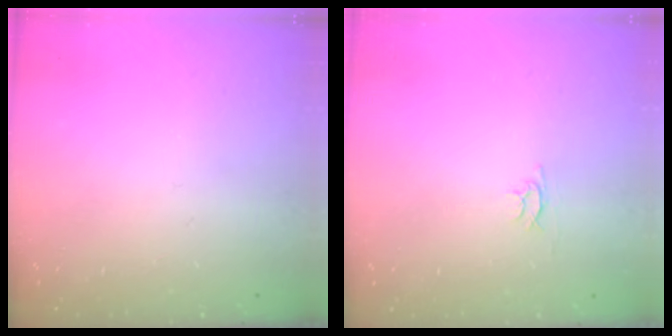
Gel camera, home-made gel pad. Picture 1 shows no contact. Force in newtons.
{"total": 2.4, "press": 2.4, "slide": 0.3}